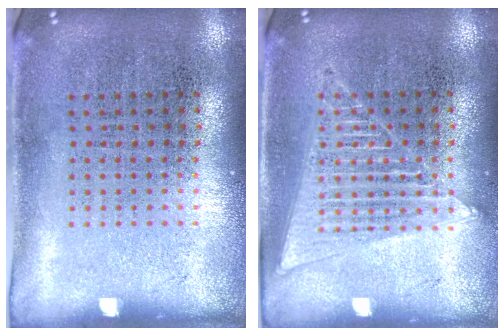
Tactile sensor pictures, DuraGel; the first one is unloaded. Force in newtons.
{"total": 1.4, "press": 1.4, "slide": 0.1}